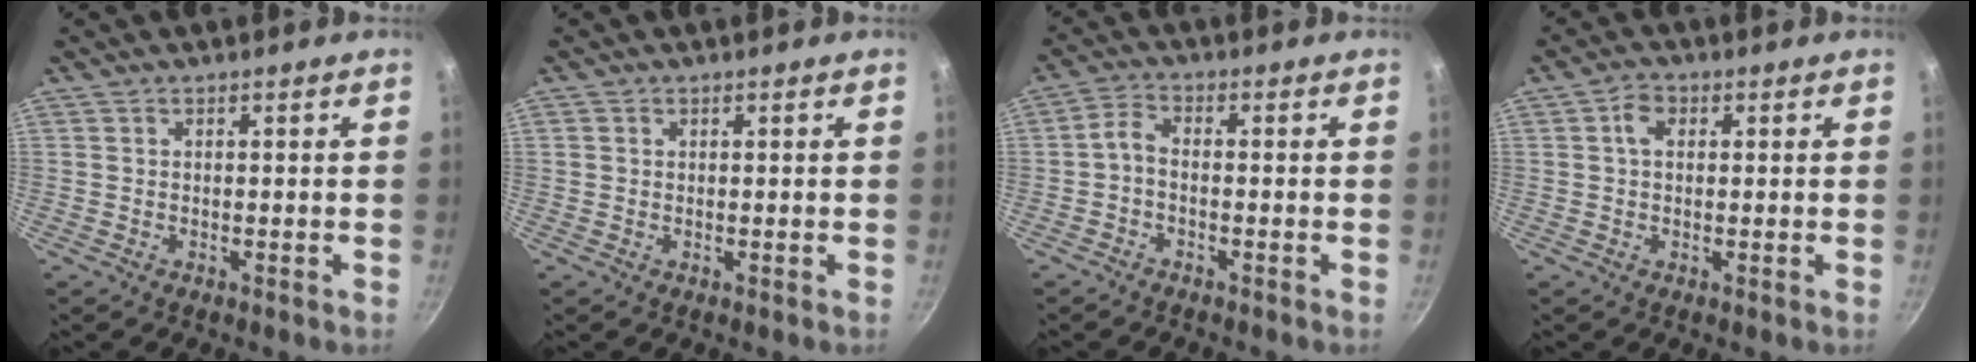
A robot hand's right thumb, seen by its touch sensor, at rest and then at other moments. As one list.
[{"total": 0.6, "force": [0.1, 0.6, 0.2], "torque": [-0.001, 0.002, 0.001]}, {"total": 3.1, "force": [-1.3, 1.4, 2.5], "torque": [-0.063, 0.019, -0.034]}, {"total": 3.2, "force": [0.7, 2.3, 2.1], "torque": [-0.031, 0.006, 0.005]}]